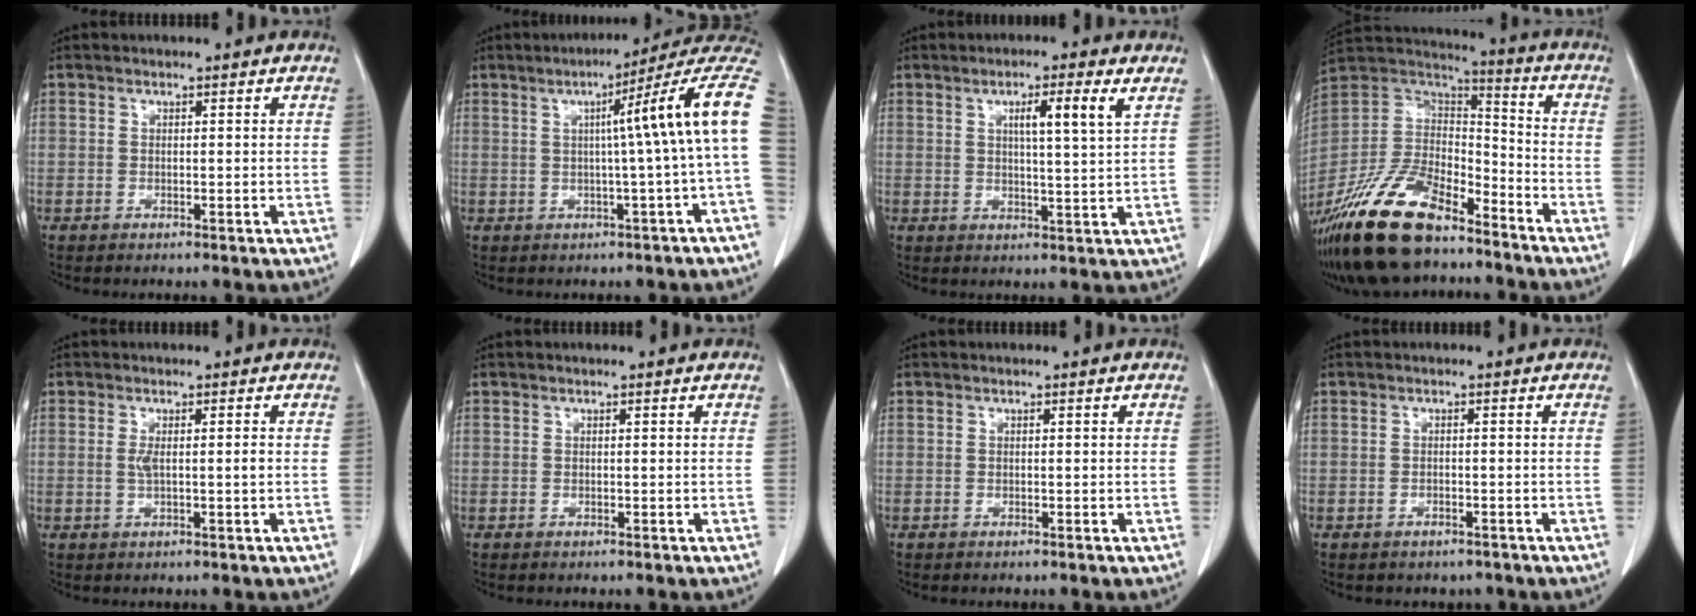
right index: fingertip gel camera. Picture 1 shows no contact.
{"total": 13.2, "force": [1.7, -1.6, 13.0], "torque": [-0.156, 0.028, 0.012]}
{"total": 5.8, "force": [2.6, -0.4, 5.2], "torque": [-0.083, -0.002, 0.038]}
{"total": 21.1, "force": [-15.6, 7.6, 12.1], "torque": [-0.265, -0.007, -0.291]}
{"total": 2.4, "force": [0.0, 0.2, 2.4], "torque": [-0.044, -0.001, 0.003]}
{"total": 0.0}
{"total": 0.0}
{"total": 1.7, "force": [-1.3, 1.1, 0.3], "torque": [-0.006, 0.001, -0.014]}